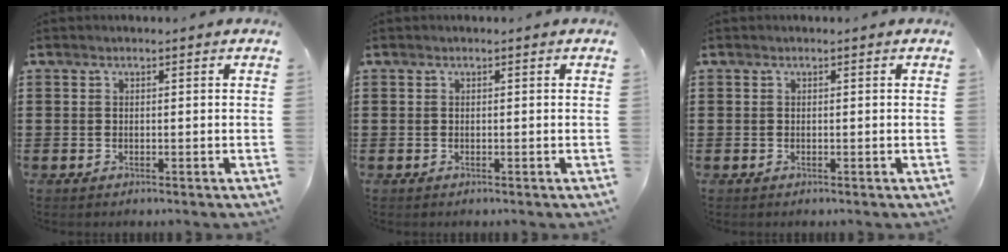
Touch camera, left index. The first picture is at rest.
{"total": 0.0}
{"total": 0.0}